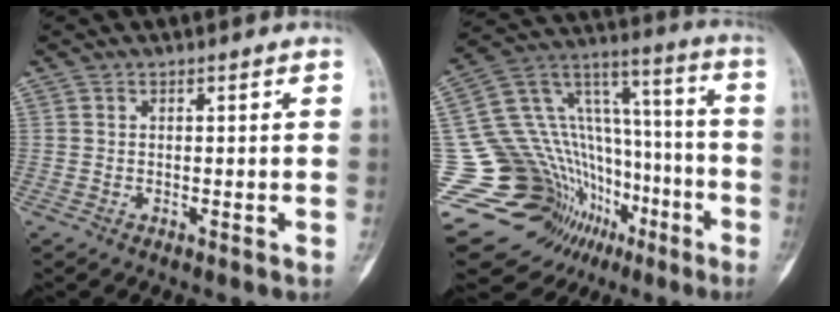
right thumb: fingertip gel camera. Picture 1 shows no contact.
{"total": 31.9, "force": [-13.9, 20.2, 20.5], "torque": [-0.343, 0.103, -0.215]}